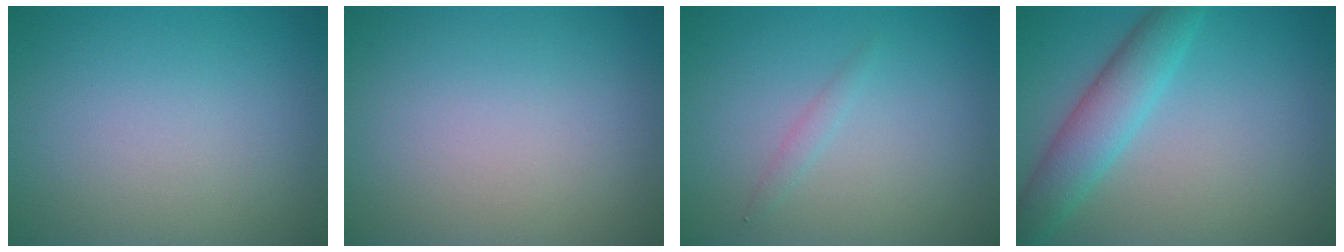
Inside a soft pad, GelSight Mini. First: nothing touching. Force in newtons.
{"total": 0.0}
{"total": 0.8, "press": 0.8, "slide": 0.0}
{"total": 4.5, "press": 4.5, "slide": 0.1}